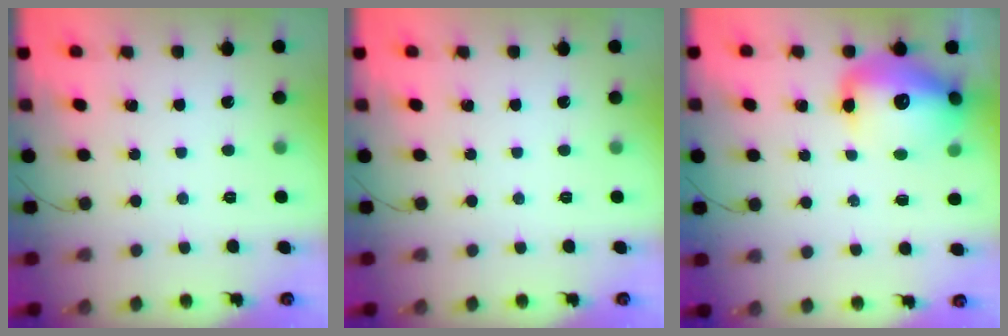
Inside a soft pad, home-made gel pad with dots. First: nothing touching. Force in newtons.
{"total": 0.0}
{"total": 16.4, "press": 15.9, "slide": 4.2}